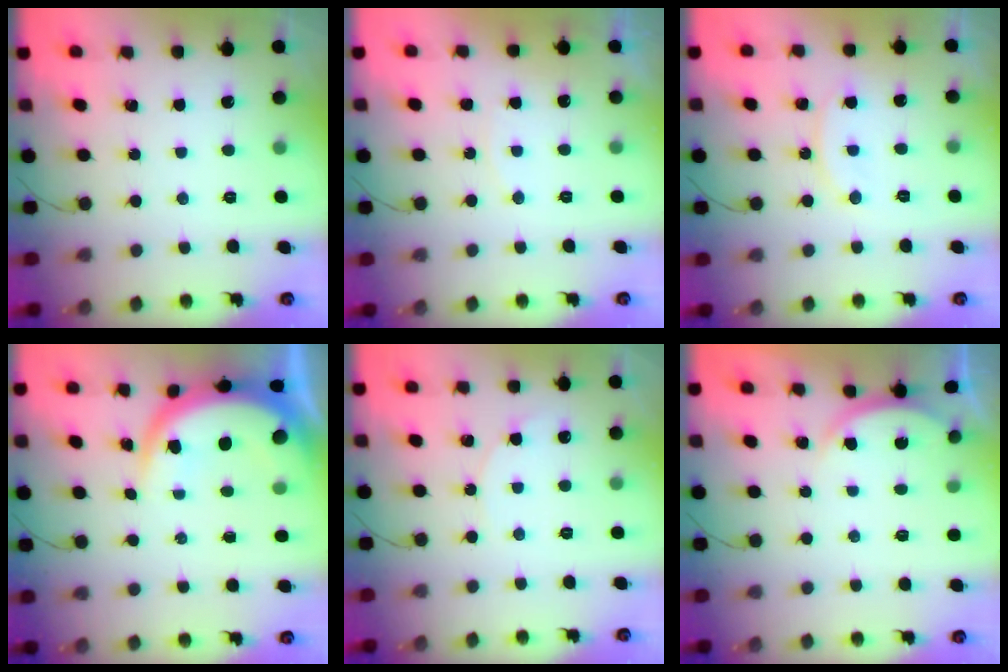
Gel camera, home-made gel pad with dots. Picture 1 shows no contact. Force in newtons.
{"total": 4.2, "press": 4.2, "slide": 0.3}
{"total": 9.1, "press": 9.1, "slide": 0.1}
{"total": 9.1, "press": 9.1, "slide": 0.7}
{"total": 4.5, "press": 4.5, "slide": 0.5}
{"total": 2.4, "press": 2.4, "slide": 0.3}